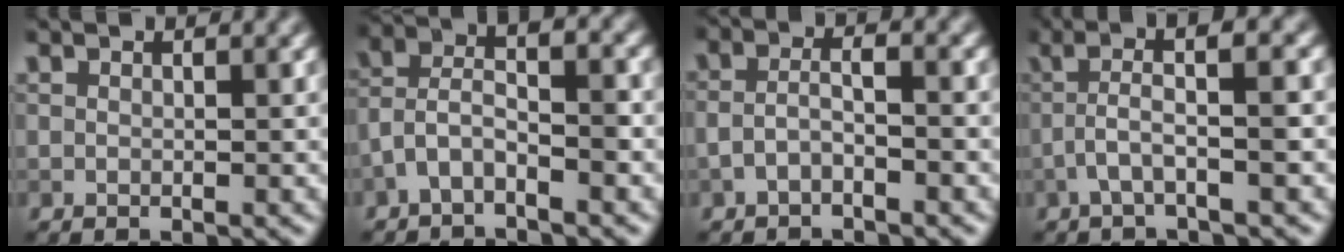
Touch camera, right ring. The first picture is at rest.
{"total": 4.1, "force": [-1.7, 1.6, 3.4], "torque": [-0.072, 0.018, -0.042]}
{"total": 2.0, "force": [-1.0, 0.6, 1.6], "torque": [-0.035, 0.008, -0.028]}
{"total": 4.0, "force": [-0.2, 0.5, 4.0], "torque": [-0.078, 0.023, -0.011]}